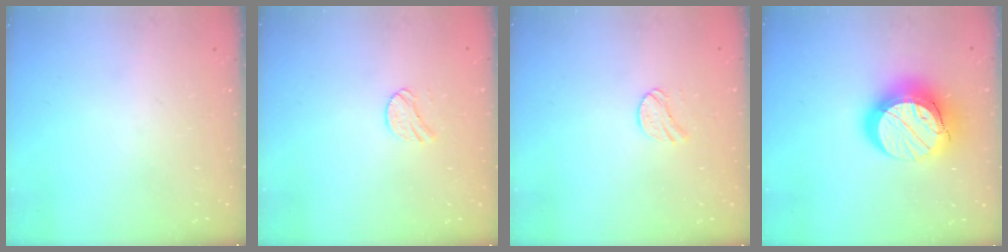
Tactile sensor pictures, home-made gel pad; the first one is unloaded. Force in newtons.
{"total": 6.8, "press": 6.8, "slide": 0.3}
{"total": 6.8, "press": 6.8, "slide": 0.3}
{"total": 18.5, "press": 18.5, "slide": 1.3}